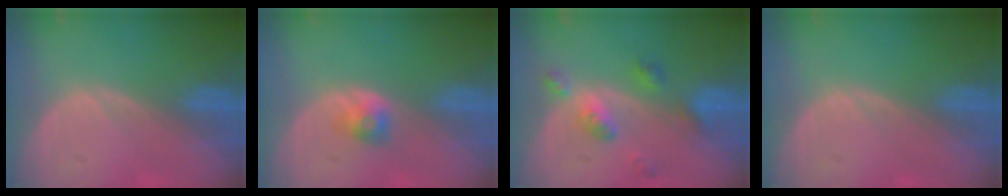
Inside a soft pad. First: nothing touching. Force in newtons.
{"total": 2.5, "press": 2.3, "slide": 1.1}
{"total": 5.9, "press": 5.1, "slide": 2.9}
{"total": 0.0}